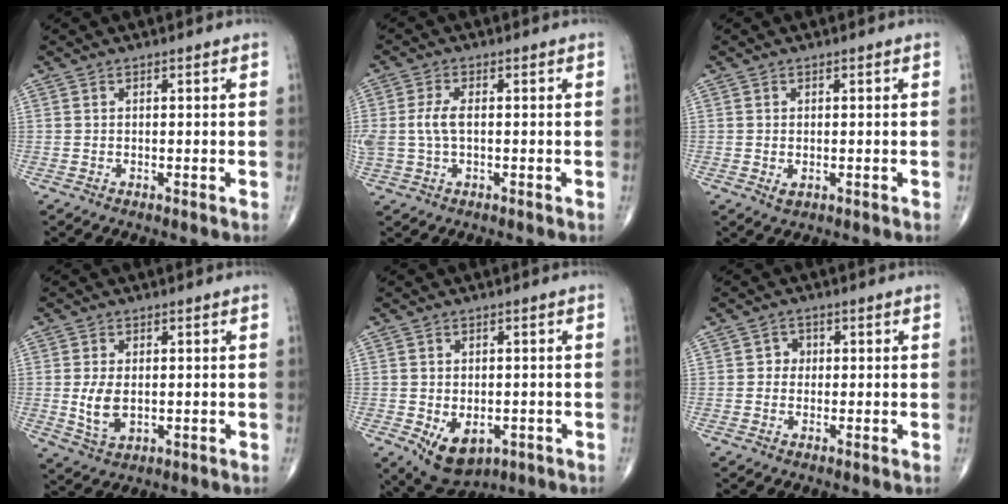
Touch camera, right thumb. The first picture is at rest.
{"total": 4.9, "force": [0.1, 2.5, 4.2], "torque": [-0.109, 0.009, 0.003]}
{"total": 1.4, "force": [-0.2, 0.9, 1.1], "torque": [-0.019, -0.003, 0.000]}
{"total": 5.9, "force": [-0.1, 3.5, 4.7], "torque": [-0.089, -0.010, 0.006]}
{"total": 8.6, "force": [-2.9, 5.5, 5.9], "torque": [-0.076, 0.001, -0.030]}
{"total": 2.1, "force": [0.1, 1.9, 0.8], "torque": [0.005, 0.006, -0.005]}